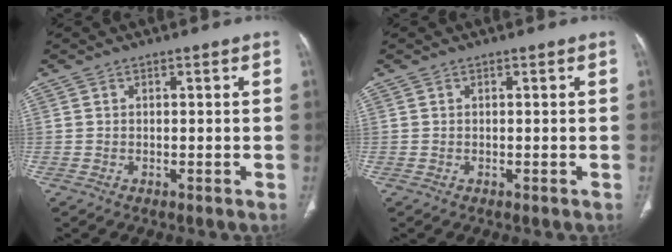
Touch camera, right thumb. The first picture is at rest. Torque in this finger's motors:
{"motor_torque": [0.00, 0.00, -0.05, -0.04, 0.00]}